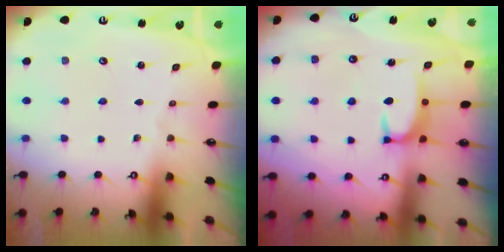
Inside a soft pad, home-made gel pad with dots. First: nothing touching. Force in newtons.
{"total": 3.0, "press": 3.0, "slide": 0.5}